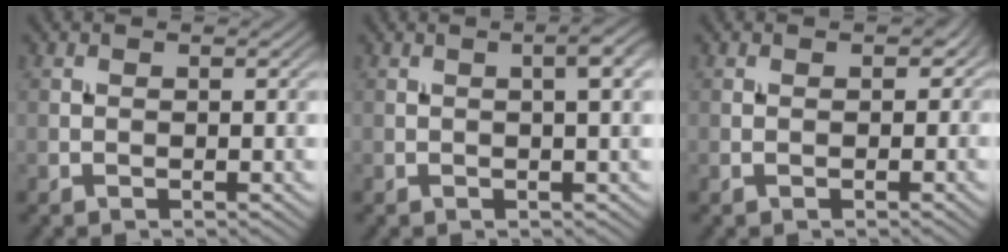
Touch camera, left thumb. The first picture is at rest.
{"total": 2.6, "force": [0.5, 0.2, 2.6], "torque": [-0.038, 0.009, 0.006]}
{"total": 1.4, "force": [-0.3, 1.0, 1.0], "torque": [-0.015, -0.004, -0.004]}